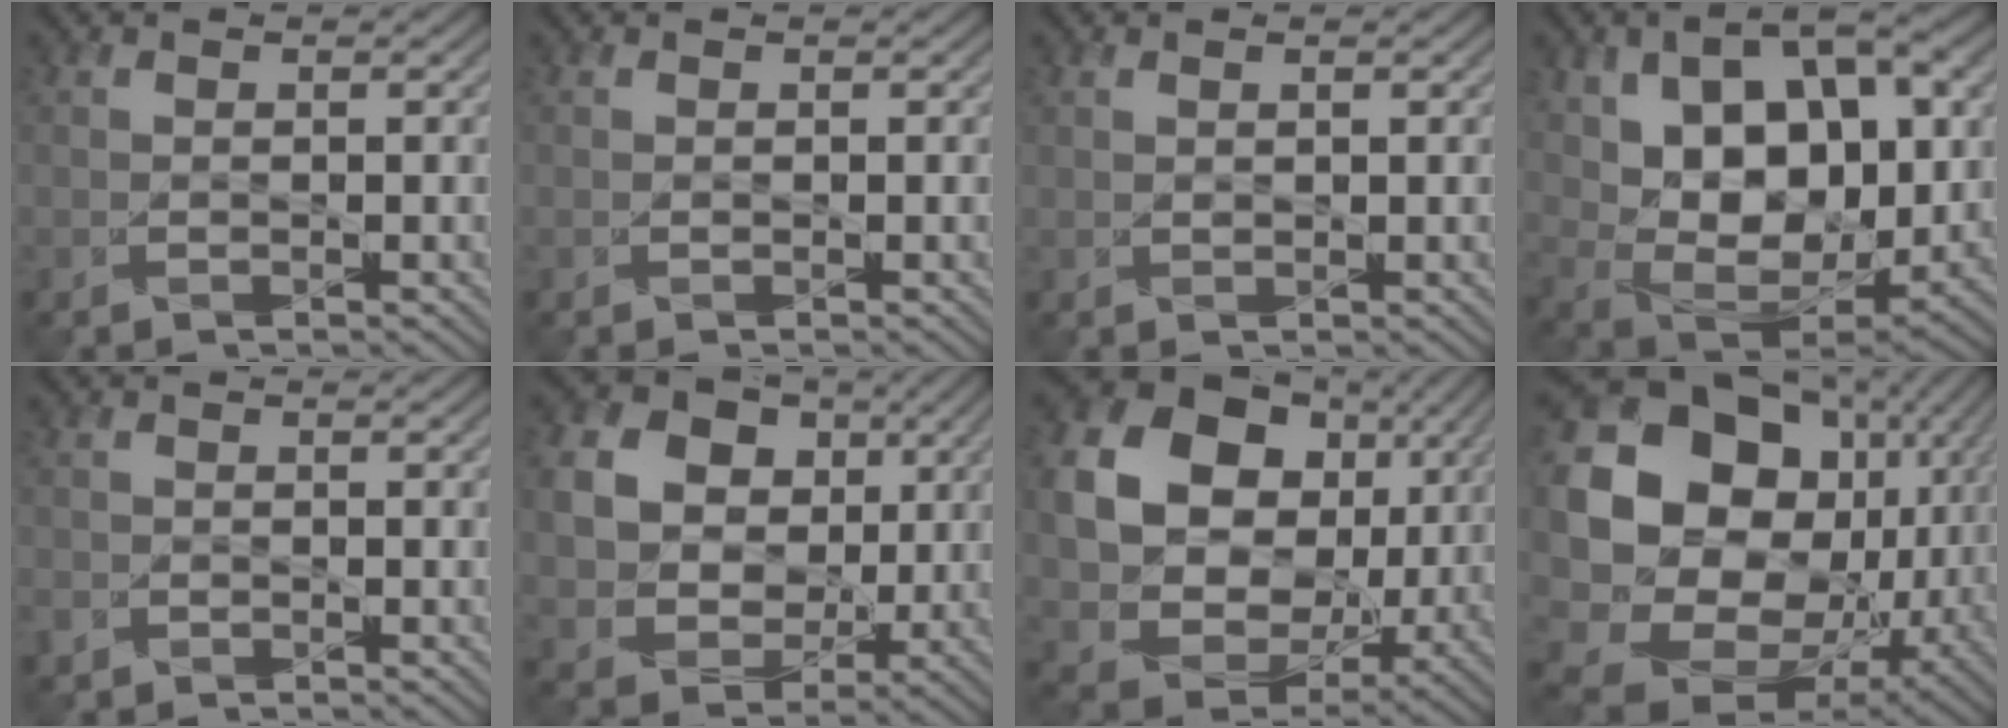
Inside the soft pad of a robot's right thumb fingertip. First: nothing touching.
{"total": 0.0}
{"total": 0.6, "force": [0.3, 0.0, 0.5], "torque": [-0.014, -0.001, 0.007]}
{"total": 16.1, "force": [4.5, 9.9, 12.0], "torque": [-0.207, -0.012, 0.098]}
{"total": 1.4, "force": [-1.0, 1.0, 0.2], "torque": [-0.003, -0.009, -0.024]}
{"total": 14.7, "force": [3.3, 12.7, 6.5], "torque": [-0.210, 0.016, 0.085]}
{"total": 20.5, "force": [4.6, 17.3, 10.0], "torque": [-0.279, 0.002, 0.119]}
{"total": 22.0, "force": [1.3, 18.0, 12.5], "torque": [-0.295, -0.032, 0.054]}